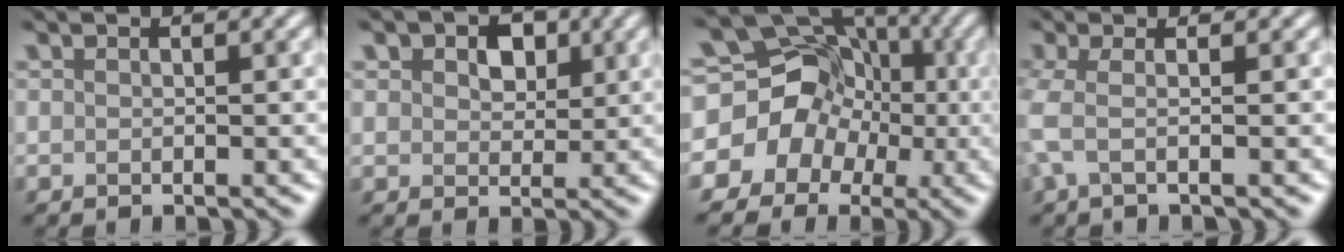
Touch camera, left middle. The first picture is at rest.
{"total": 2.6, "force": [1.8, 1.7, 0.8], "torque": [-0.030, 0.020, 0.029]}
{"total": 9.1, "force": [-2.2, 8.6, 2.0], "torque": [-0.037, 0.039, -0.053]}
{"total": 1.6, "force": [-0.7, -0.2, 1.4], "torque": [-0.050, -0.004, -0.008]}